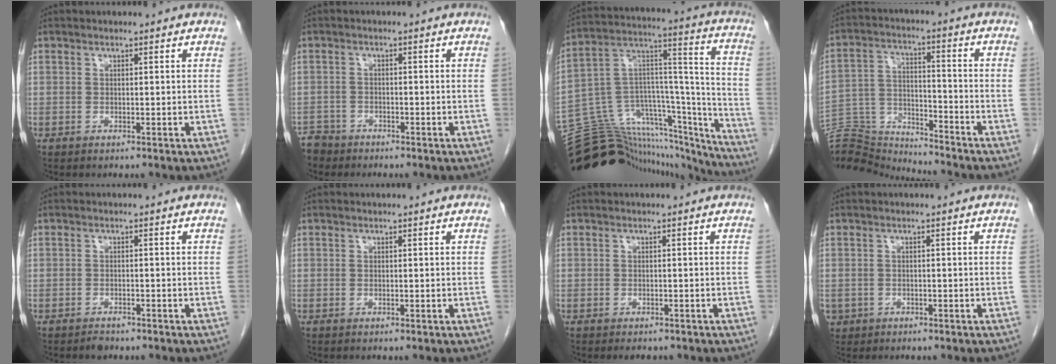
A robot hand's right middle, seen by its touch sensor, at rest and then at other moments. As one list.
[{"total": 3.4, "force": [-3.0, 1.5, -0.5], "torque": [0.005, 0.000, -0.058]}, {"total": 32.4, "force": [-29.6, 7.7, 10.5], "torque": [-0.144, 0.033, -0.434]}, {"total": 15.3, "force": [-15.2, 1.2, 1.3], "torque": [-0.033, 0.026, -0.261]}, {"total": 1.5, "force": [-1.2, 0.6, 0.6], "torque": [-0.014, -0.001, -0.015]}, {"total": 0.0}, {"total": 2.0, "force": [-1.7, 0.9, 0.6], "torque": [-0.009, -0.003, -0.020]}, {"total": 2.3, "force": [-1.2, 2.0, 0.2], "torque": [-0.007, 0.003, -0.017]}]